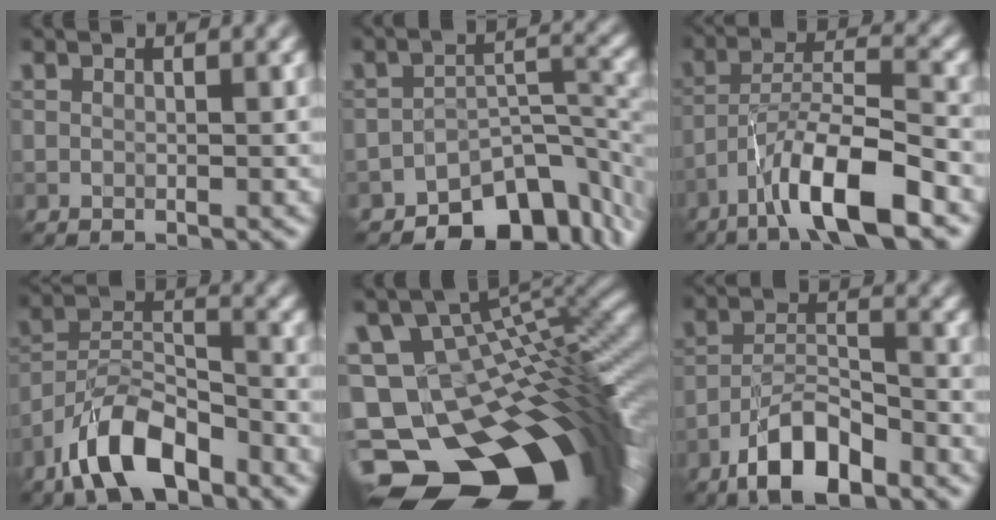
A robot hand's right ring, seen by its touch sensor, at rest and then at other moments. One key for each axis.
{"total": 8.8, "fx": -6.4, "fy": 4.3, "fz": 4.3, "tx": -0.035, "ty": -0.017, "tz": -0.102}
{"total": 9.0, "fx": -5.5, "fy": 1.9, "fz": 6.8, "tx": -0.112, "ty": 0.012, "tz": -0.099}
{"total": 7.3, "fx": -5.1, "fy": 2.8, "fz": 4.4, "tx": -0.074, "ty": 0.006, "tz": -0.102}
{"total": 18.1, "fx": -4.7, "fy": 11.4, "fz": 13.2, "tx": -0.204, "ty": -0.046, "tz": -0.039}
{"total": 6.5, "fx": -4.4, "fy": 2.3, "fz": 4.2, "tx": -0.069, "ty": 0.005, "tz": -0.082}